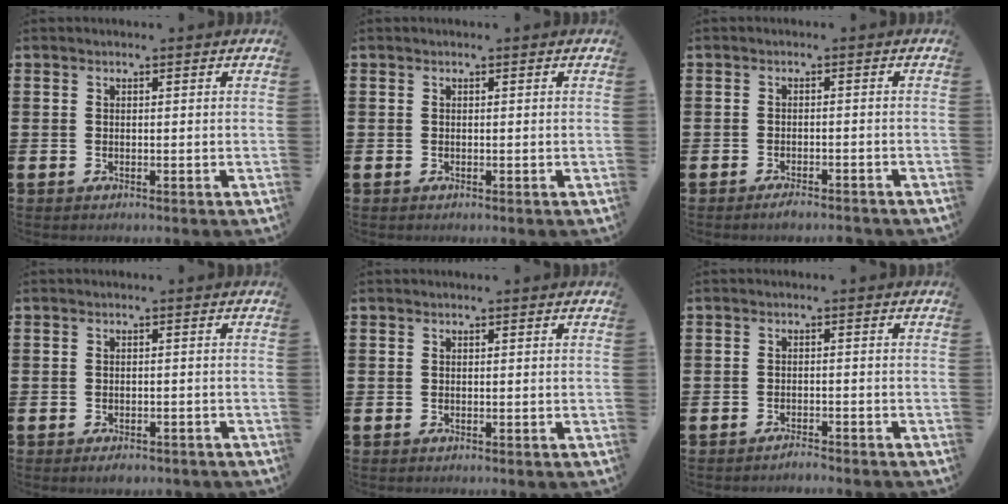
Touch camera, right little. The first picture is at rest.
{"total": 0.0}
{"total": 1.7, "force": [-1.5, 0.2, 0.9], "torque": [-0.015, 0.002, -0.030]}
{"total": 1.3, "force": [-1.2, 0.3, 0.5], "torque": [-0.013, 0.000, -0.023]}
{"total": 0.0}
{"total": 1.4, "force": [-1.4, 0.0, 0.2], "torque": [-0.006, 0.000, -0.028]}